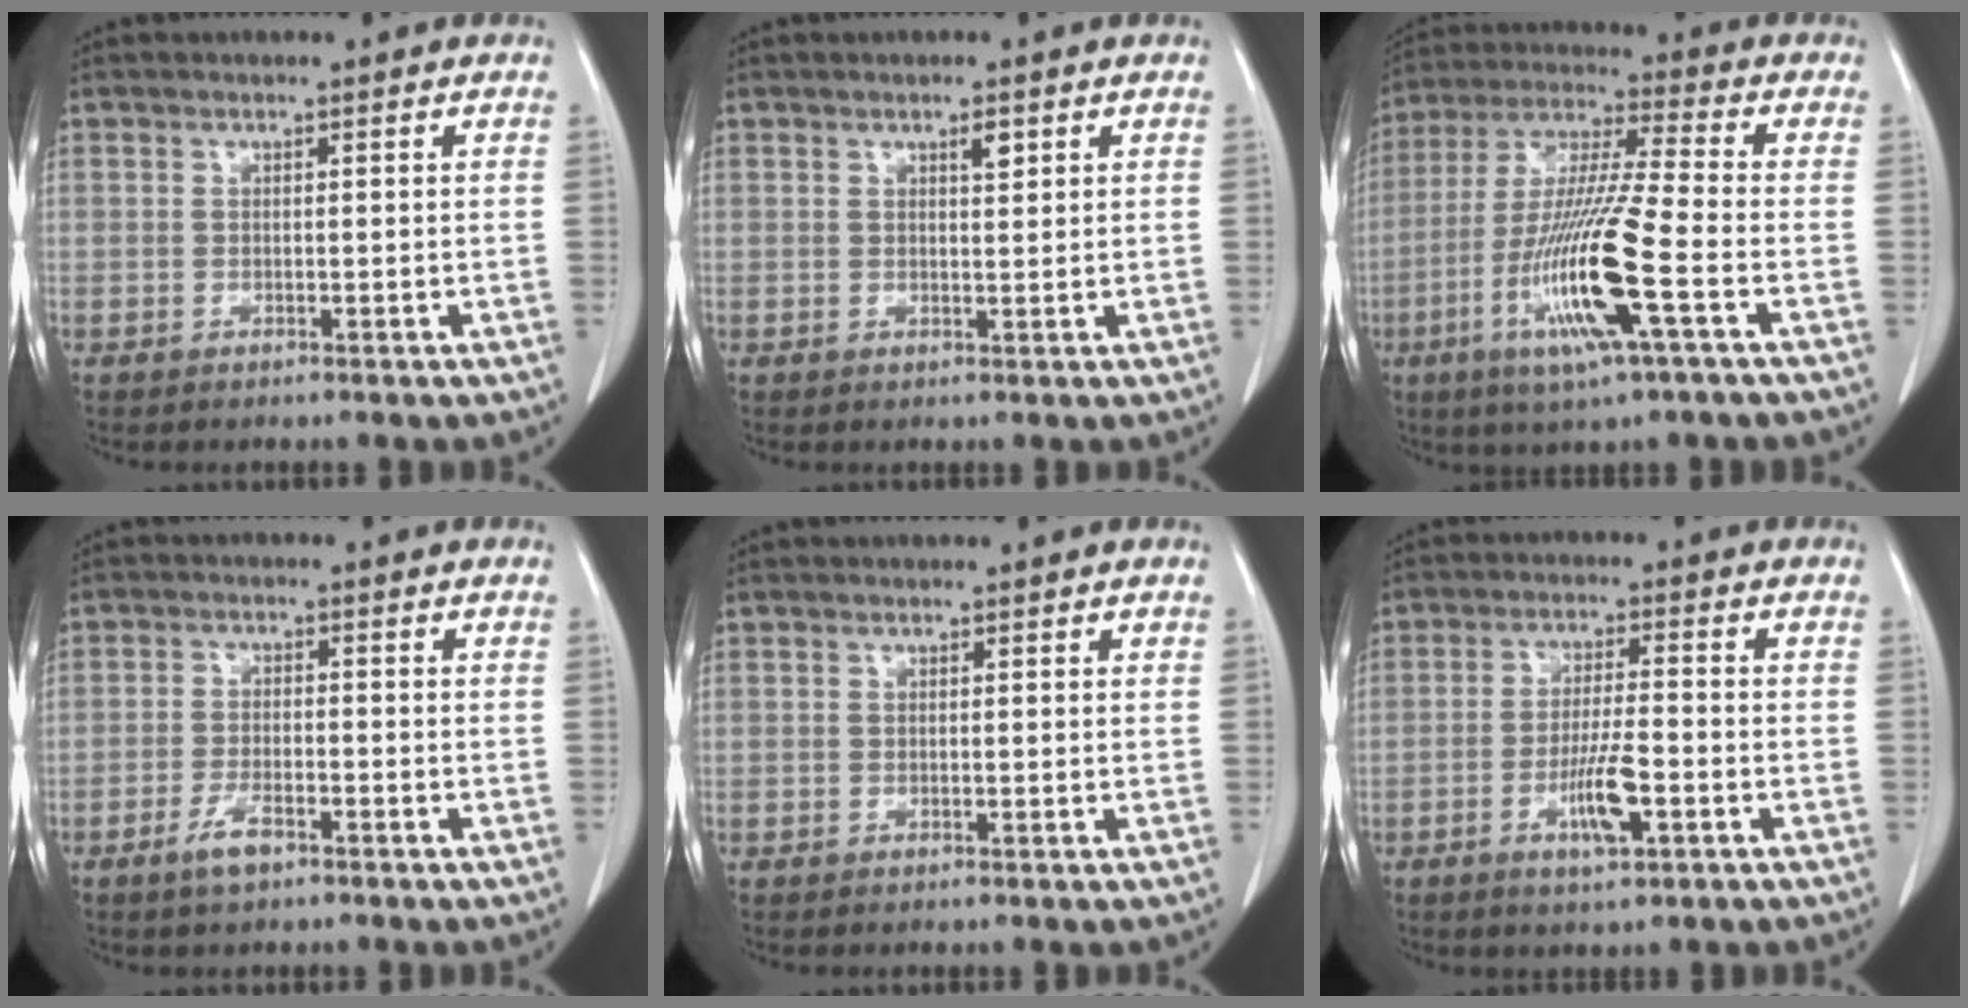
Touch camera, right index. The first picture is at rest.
{"total": 1.6, "force": [0.9, 0.4, 1.3], "torque": [-0.021, -0.004, 0.014]}
{"total": 16.0, "force": [-5.4, 0.1, 15.0], "torque": [-0.310, -0.019, -0.106]}
{"total": 3.5, "force": [-2.3, 1.0, 2.5], "torque": [-0.056, -0.001, -0.042]}
{"total": 0.0}
{"total": 6.5, "force": [-2.6, 1.0, 5.9], "torque": [-0.110, -0.004, -0.044]}